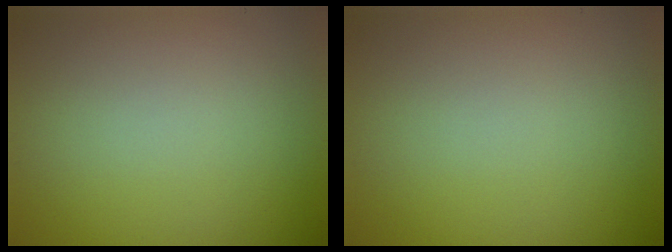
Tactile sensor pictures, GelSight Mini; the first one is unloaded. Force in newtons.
{"total": 0.0}